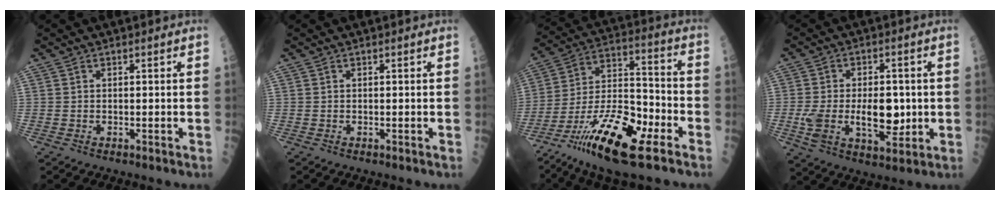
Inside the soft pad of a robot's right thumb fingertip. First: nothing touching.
{"total": 0.0}
{"total": 21.2, "force": [-11.5, 5.7, 16.9], "torque": [-0.344, 0.039, -0.209]}
{"total": 12.9, "force": [-0.9, 6.8, 10.9], "torque": [-0.176, -0.004, -0.005]}